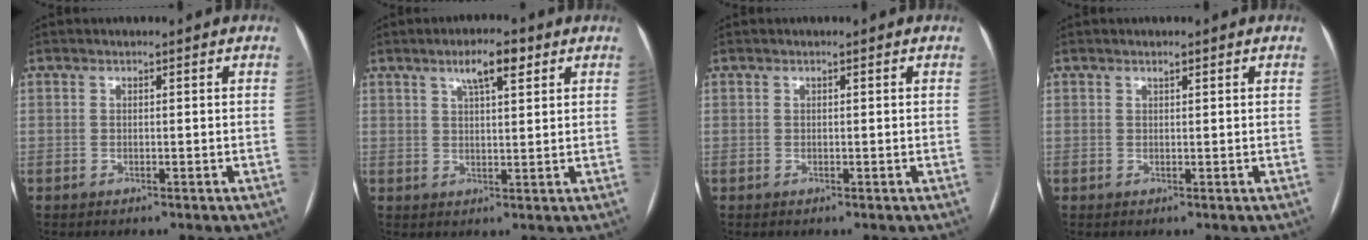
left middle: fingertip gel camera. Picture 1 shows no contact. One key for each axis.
{"total": 5.3, "fx": 3.1, "fy": 1.1, "fz": 4.2, "tx": -0.074, "ty": 0.009, "tz": 0.050}
{"total": 0.0}
{"total": 0.7, "fx": 0.5, "fy": 0.1, "fz": 0.4, "tx": -0.011, "ty": 0.001, "tz": 0.009}